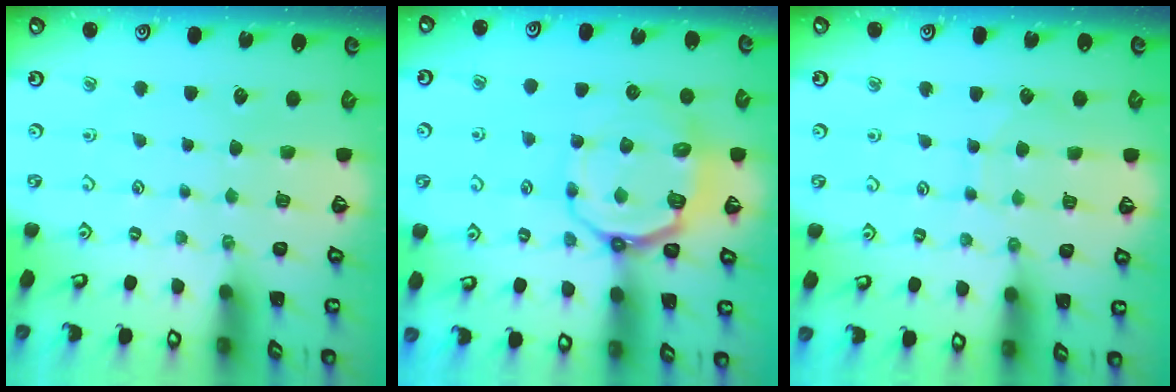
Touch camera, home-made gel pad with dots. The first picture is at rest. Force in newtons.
{"total": 11.7, "press": 11.2, "slide": 3.5}
{"total": 4.8, "press": 4.8, "slide": 0.5}